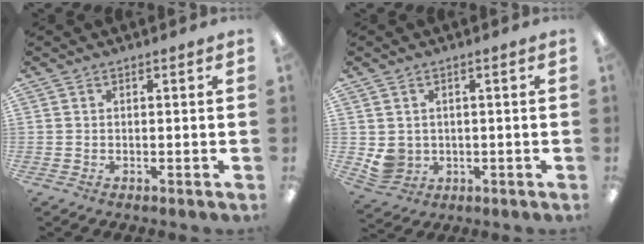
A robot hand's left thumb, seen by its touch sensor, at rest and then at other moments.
{"total": 4.0, "force": [0.7, 3.8, 1.0], "torque": [-0.034, 0.001, 0.016]}